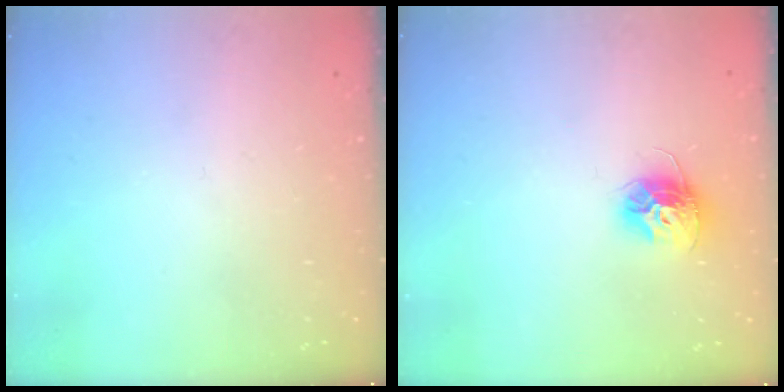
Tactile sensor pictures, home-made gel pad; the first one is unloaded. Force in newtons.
{"total": 10.5, "press": 10.4, "slide": 0.9}